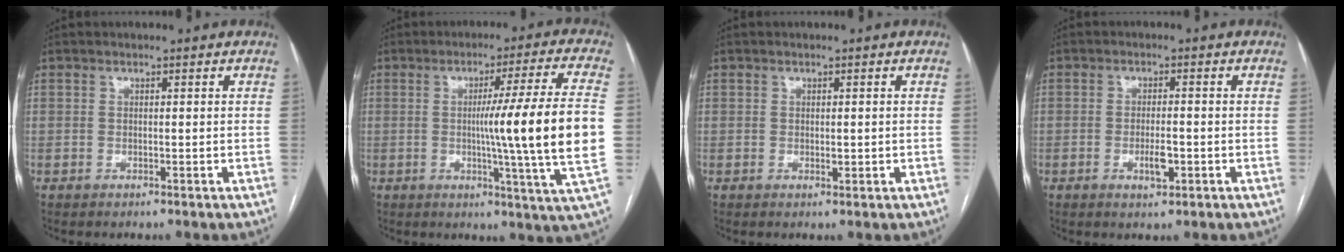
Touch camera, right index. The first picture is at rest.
{"total": 16.4, "force": [-0.5, -2.5, 16.2], "torque": [-0.237, -0.015, -0.017]}
{"total": 1.0, "force": [0.0, 0.5, 0.9], "torque": [-0.012, -0.003, 0.002]}
{"total": 3.3, "force": [-1.1, 0.9, 2.9], "torque": [-0.053, 0.000, -0.016]}